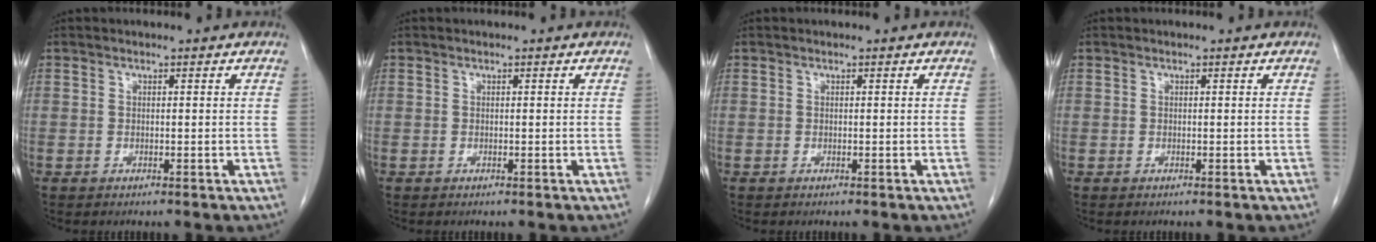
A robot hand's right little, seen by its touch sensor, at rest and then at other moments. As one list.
[{"total": 0.0}, {"total": 0.0}, {"total": 0.0}]